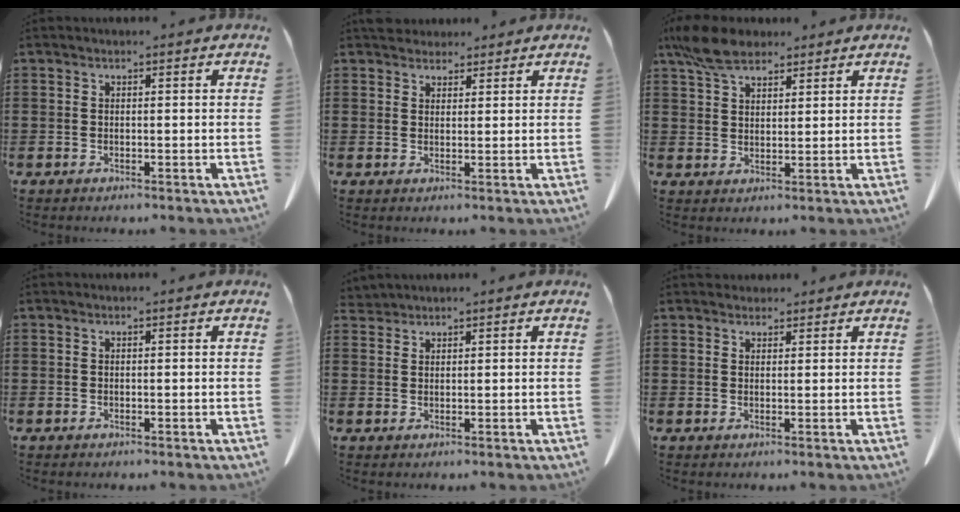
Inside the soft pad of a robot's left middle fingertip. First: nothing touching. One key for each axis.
{"total": 3.2, "fx": 2.9, "fy": 1.3, "fz": 0.5, "tx": -0.010, "ty": -0.004, "tz": 0.056}
{"total": 7.0, "fx": 5.2, "fy": 3.2, "fz": 3.4, "tx": -0.085, "ty": 0.001, "tz": 0.100}
{"total": 0.0}
{"total": 1.4, "fx": 1.4, "fy": 0.1, "fz": 0.0, "tx": -0.005, "ty": 0.001, "tz": 0.029}
{"total": 2.0, "fx": 1.8, "fy": 0.8, "fz": 0.1, "tx": 0.000, "ty": -0.002, "tz": 0.036}